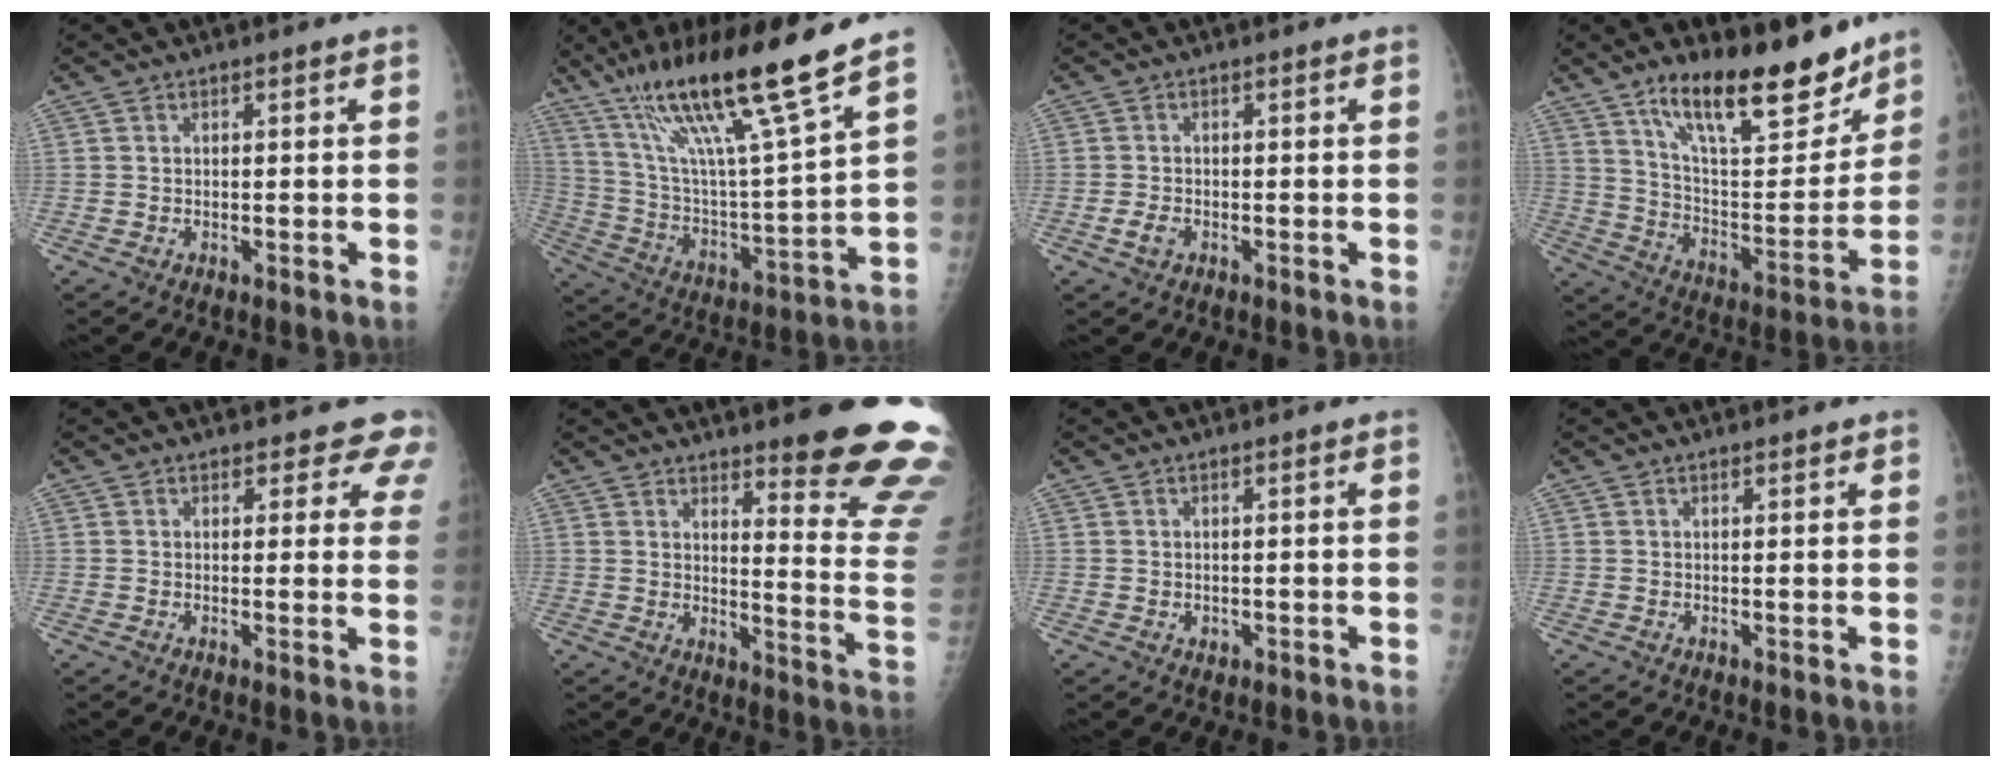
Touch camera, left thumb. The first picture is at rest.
{"total": 22.8, "force": [15.7, 1.0, 16.6], "torque": [-0.274, -0.061, 0.284]}
{"total": 2.0, "force": [-0.8, 1.3, 1.3], "torque": [-0.026, 0.001, -0.014]}
{"total": 22.7, "force": [16.0, 7.4, 14.3], "torque": [-0.182, -0.086, 0.266]}
{"total": 6.4, "force": [5.7, 2.7, 0.7], "torque": [0.043, -0.024, 0.040]}
{"total": 17.2, "force": [12.9, 1.9, 11.1], "torque": [-0.108, -0.119, 0.164]}
{"total": 0.9, "force": [0.3, 0.6, 0.6], "torque": [-0.006, -0.003, 0.009]}
{"total": 0.9, "force": [0.7, 0.1, 0.5], "torque": [-0.007, -0.003, 0.012]}